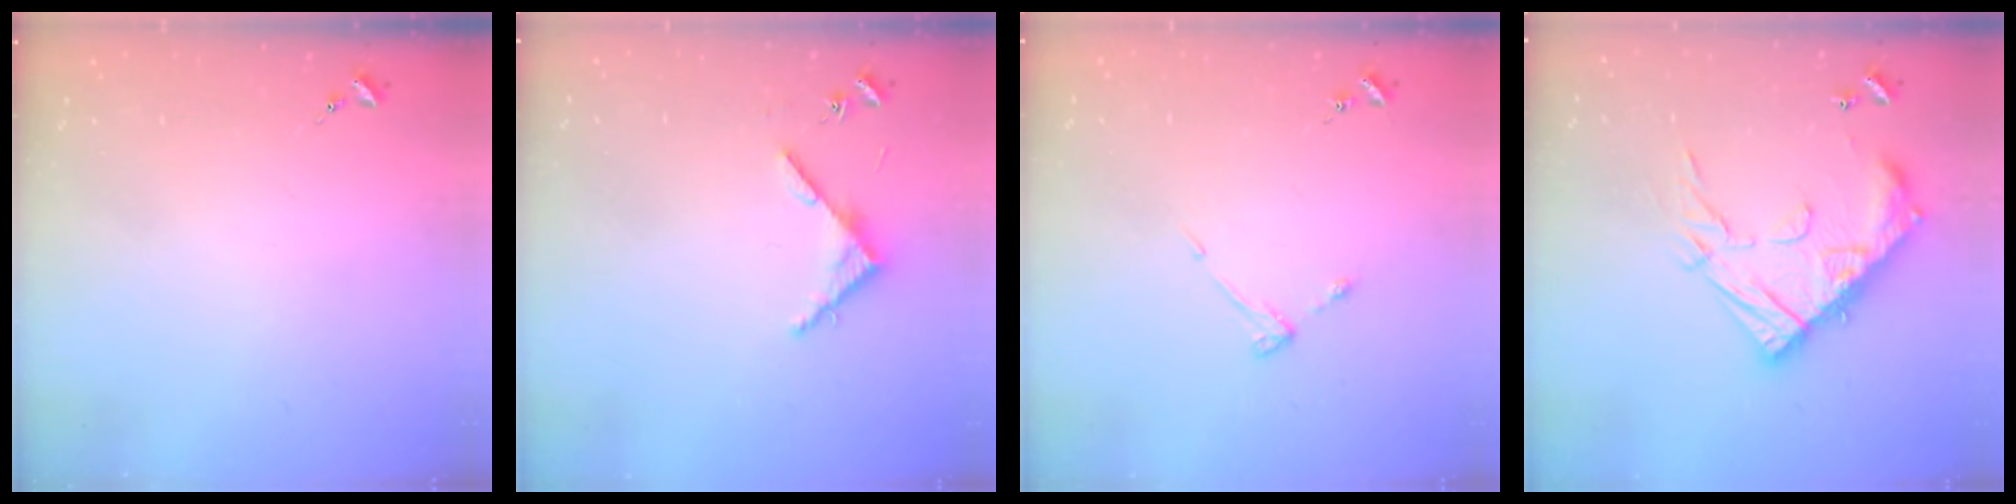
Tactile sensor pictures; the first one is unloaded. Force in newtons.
{"total": 4.2, "press": 4.2, "slide": 0.4}
{"total": 3.2, "press": 3.1, "slide": 0.5}
{"total": 19.3, "press": 19.2, "slide": 1.6}